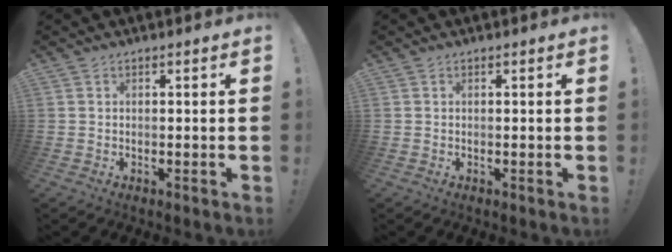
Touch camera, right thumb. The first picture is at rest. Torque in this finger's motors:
{"motor_torque": [0.00, 0.00, 0.00, 0.00, 0.00]}